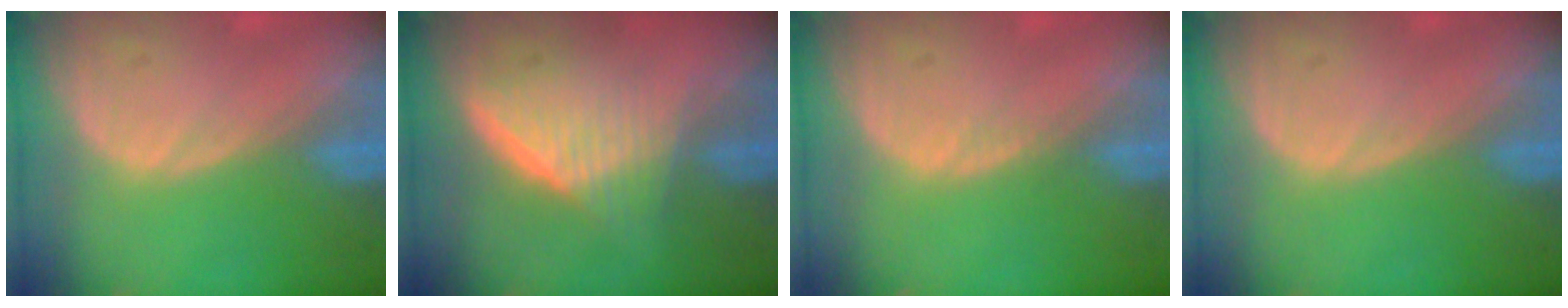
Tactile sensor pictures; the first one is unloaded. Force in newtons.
{"total": 6.5, "press": 5.9, "slide": 2.7}
{"total": 0.5, "press": 0.5, "slide": 0.1}
{"total": 0.0}